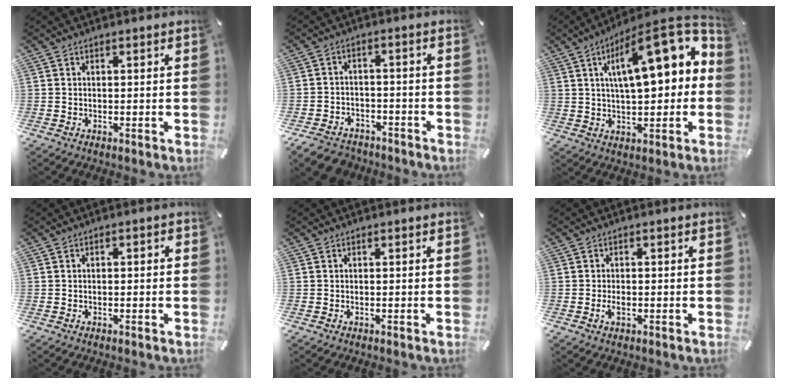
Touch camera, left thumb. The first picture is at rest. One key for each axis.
{"total": 6.4, "fx": -5.0, "fy": 3.5, "fz": 2.0, "tx": -0.040, "ty": 0.027, "tz": -0.095}
{"total": 19.2, "fx": 6.4, "fy": 7.2, "fz": 16.6, "tx": -0.245, "ty": -0.032, "tz": 0.099}
{"total": 1.2, "fx": -0.4, "fy": 0.6, "fz": 1.0, "tx": -0.018, "ty": 0.003, "tz": -0.008}
{"total": 0.0}
{"total": 1.7, "fx": -0.4, "fy": 0.9, "fz": 1.4, "tx": -0.026, "ty": 0.001, "tz": -0.008}